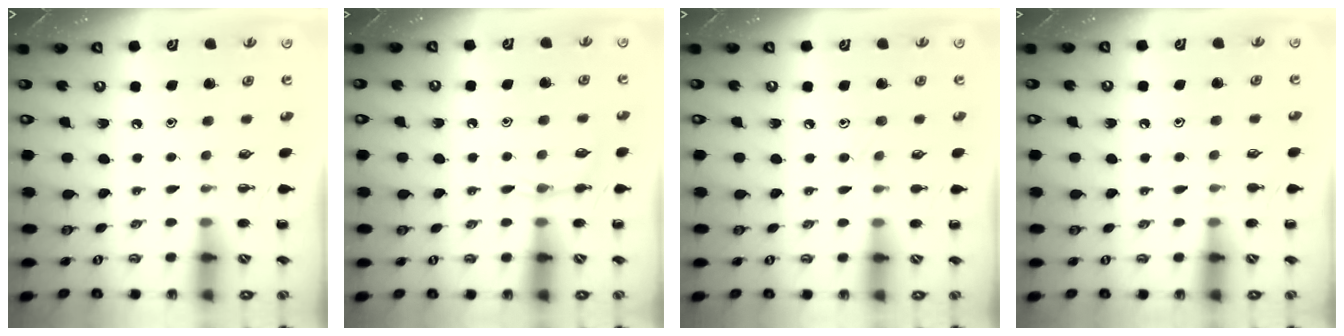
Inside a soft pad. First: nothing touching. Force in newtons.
{"total": 4.6, "press": 4.3, "slide": 1.7}
{"total": 6.0, "press": 5.6, "slide": 2.1}
{"total": 6.2, "press": 5.9, "slide": 2.0}